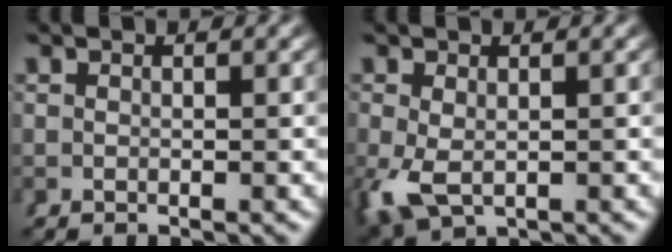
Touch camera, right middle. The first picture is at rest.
{"total": 3.5, "force": [-1.1, 2.3, 2.5], "torque": [-0.063, -0.029, 0.002]}